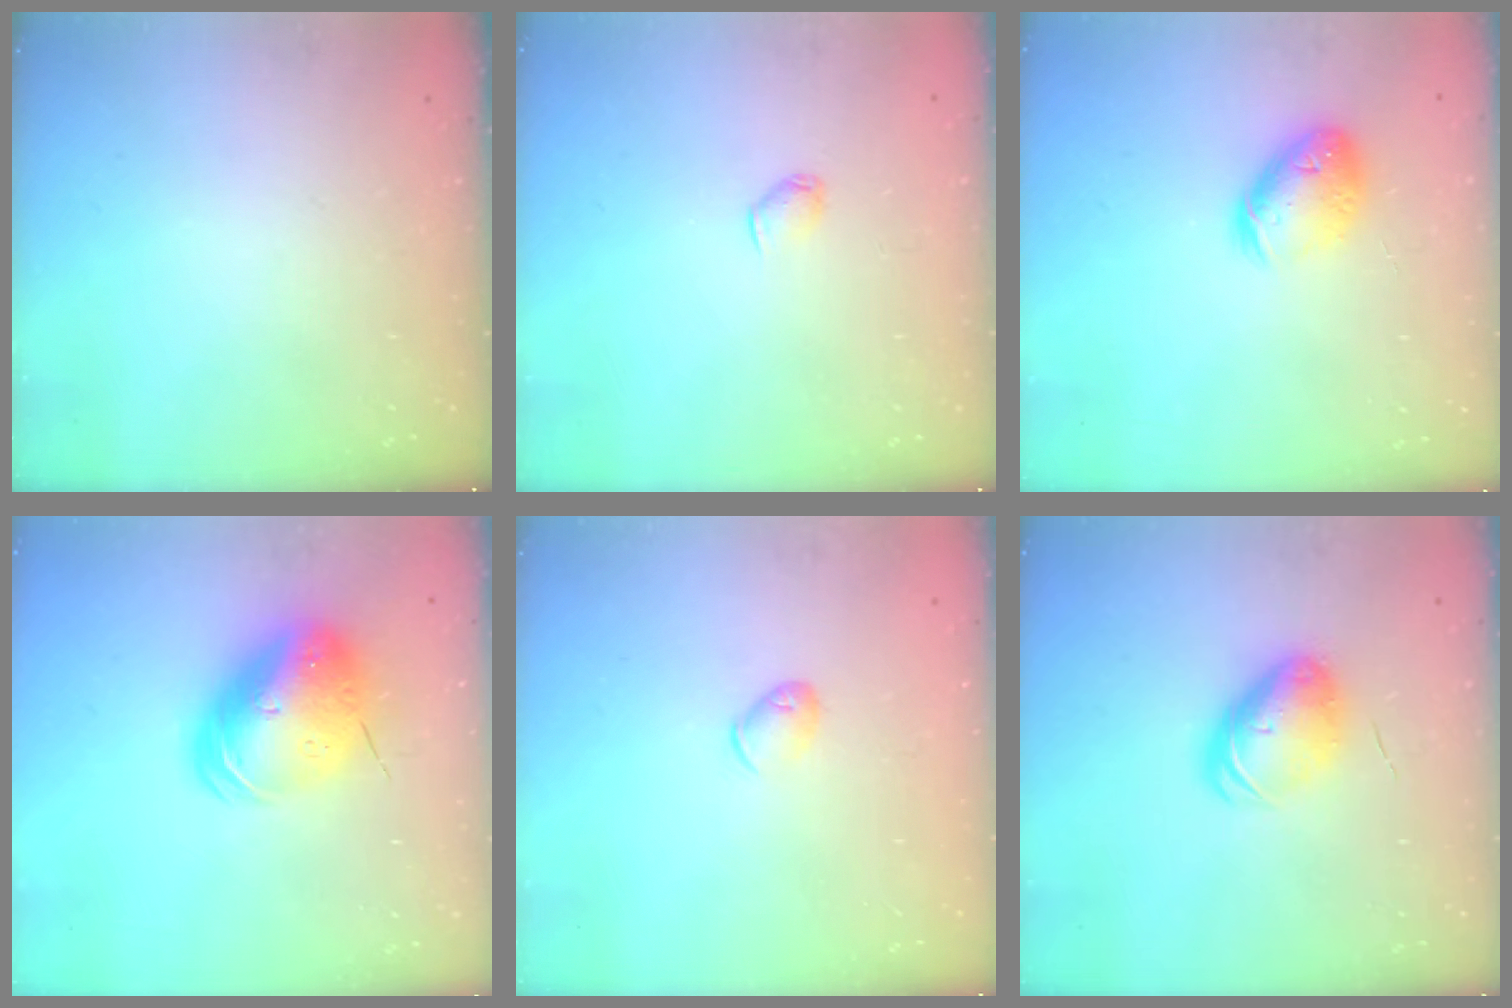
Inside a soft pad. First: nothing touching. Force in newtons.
{"total": 2.8, "press": 2.7, "slide": 0.6}
{"total": 12.4, "press": 12.3, "slide": 1.6}
{"total": 14.7, "press": 14.4, "slide": 2.9}
{"total": 5.6, "press": 5.5, "slide": 0.9}
{"total": 9.1, "press": 8.9, "slide": 1.9}